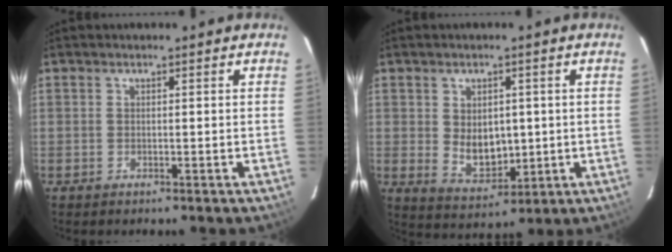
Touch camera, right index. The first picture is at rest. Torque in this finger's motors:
{"motor_torque": [0.25, -0.02, 0.20, 0.04]}